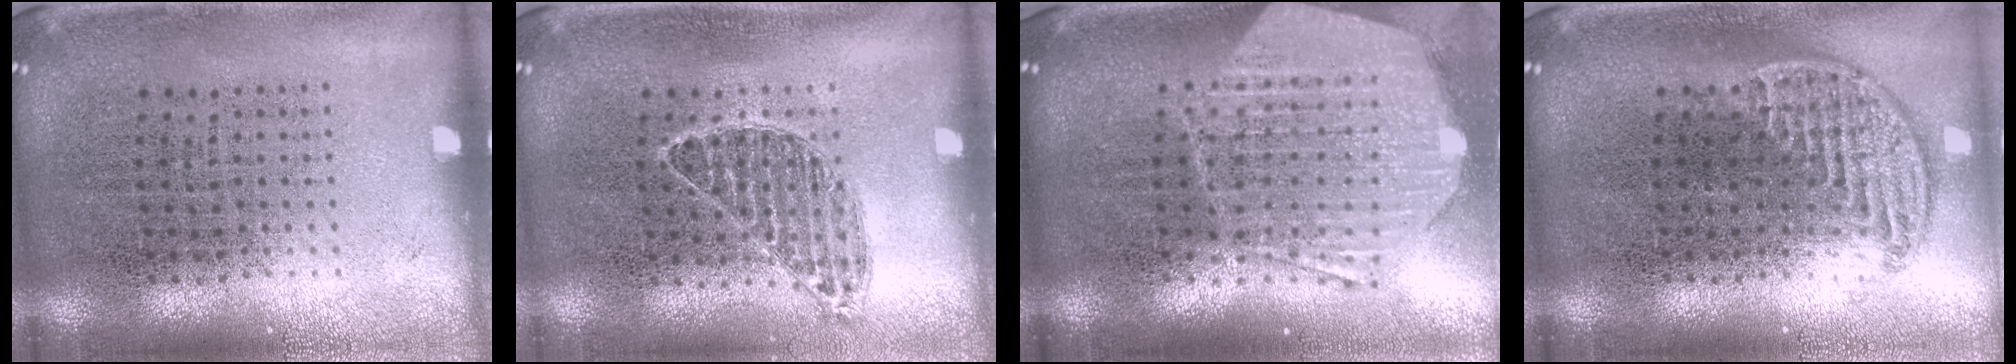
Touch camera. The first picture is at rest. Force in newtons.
{"total": 0.6, "press": 0.6, "slide": 0.1}
{"total": 2.8, "press": 2.3, "slide": 1.7}
{"total": 1.2, "press": 1.0, "slide": 0.7}